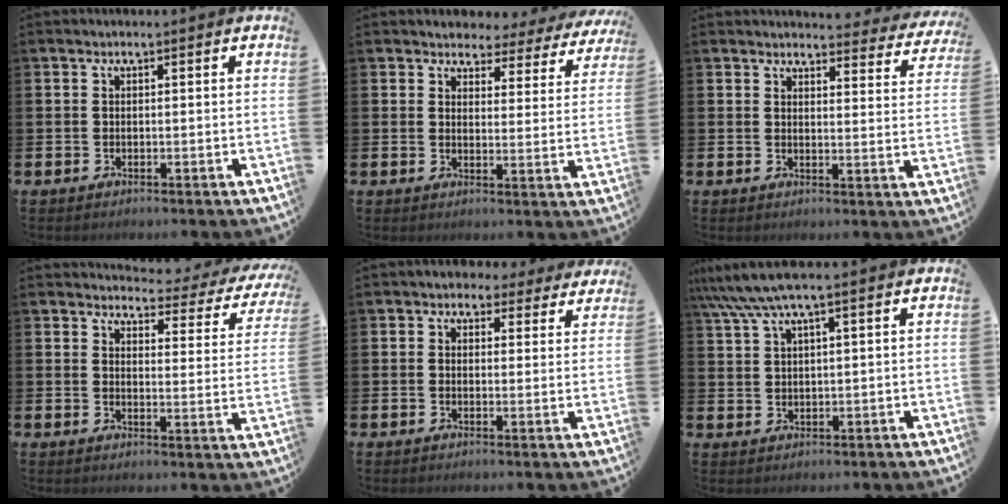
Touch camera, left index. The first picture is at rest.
{"total": 3.1, "force": [2.8, 1.3, 0.2], "torque": [-0.021, -0.027, 0.043]}
{"total": 3.3, "force": [3.3, 0.5, 0.2], "torque": [-0.006, -0.027, 0.054]}
{"total": 2.6, "force": [2.3, 1.0, 0.7], "torque": [-0.019, -0.029, 0.028]}
{"total": 3.0, "force": [2.4, 1.8, 0.3], "torque": [-0.007, -0.012, 0.038]}
{"total": 5.4, "force": [4.0, 0.4, 3.6], "torque": [-0.080, -0.003, 0.072]}